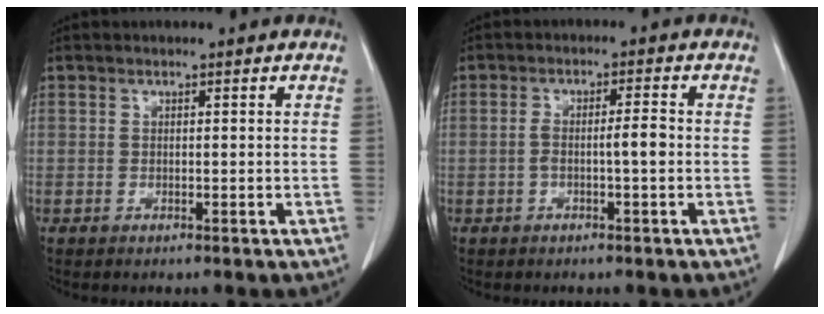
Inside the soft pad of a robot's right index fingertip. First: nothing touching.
{"total": 3.3, "force": [-0.7, 0.2, 3.2], "torque": [-0.058, 0.009, -0.010]}